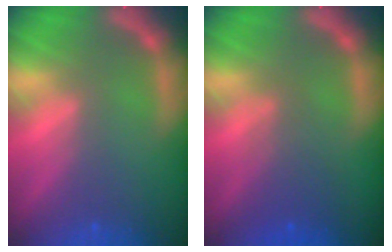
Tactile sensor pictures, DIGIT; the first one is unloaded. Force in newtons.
{"total": 3.0}